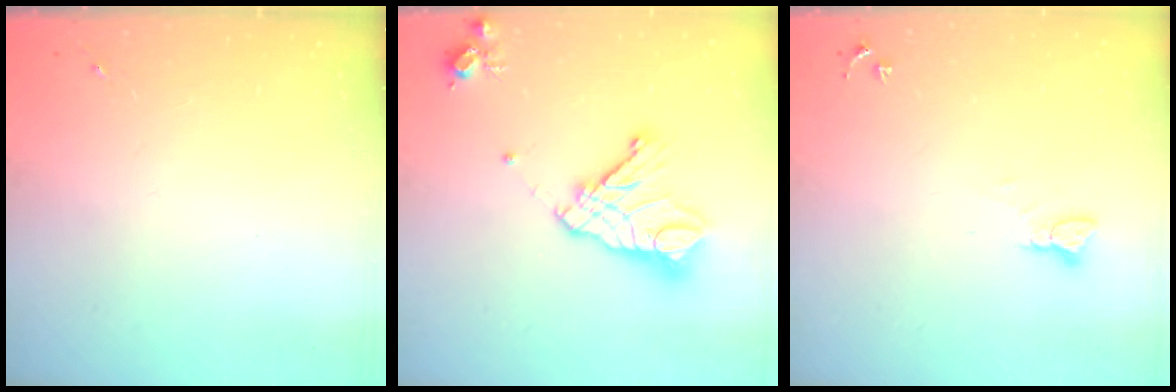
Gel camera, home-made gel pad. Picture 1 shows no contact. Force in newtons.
{"total": 17.6, "press": 17.5, "slide": 1.9}
{"total": 2.2, "press": 2.2, "slide": 0.2}